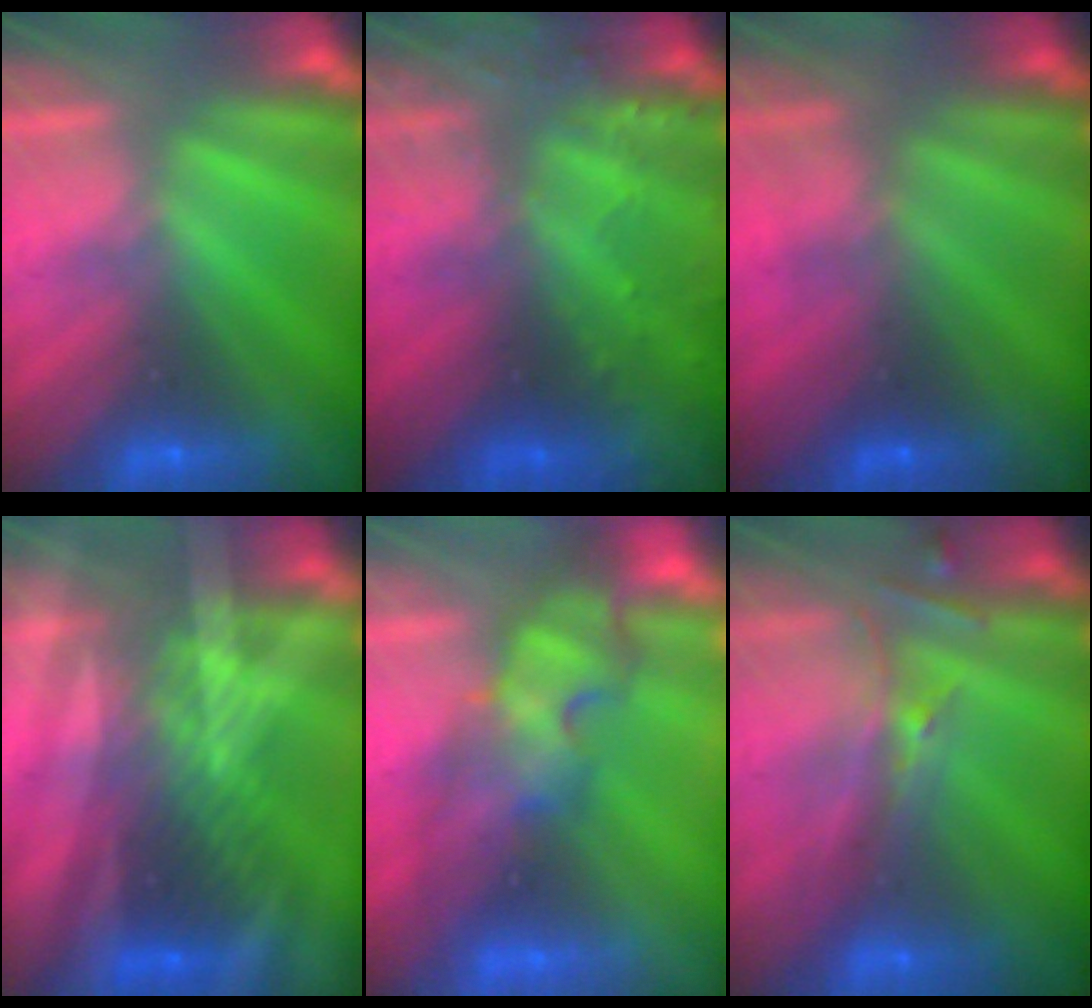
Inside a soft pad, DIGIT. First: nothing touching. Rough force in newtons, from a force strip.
{"total": 8.6}
{"total": 2.7}
{"total": 3.0}
{"total": 3.9}
{"total": 2.6}